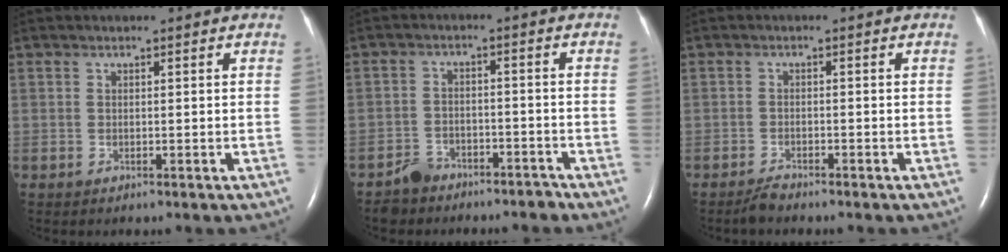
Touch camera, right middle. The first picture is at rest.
{"total": 4.7, "force": [-4.0, 2.4, 0.1], "torque": [-0.004, 0.006, -0.067]}
{"total": 1.5, "force": [-1.5, 0.1, 0.4], "torque": [-0.016, -0.004, -0.027]}